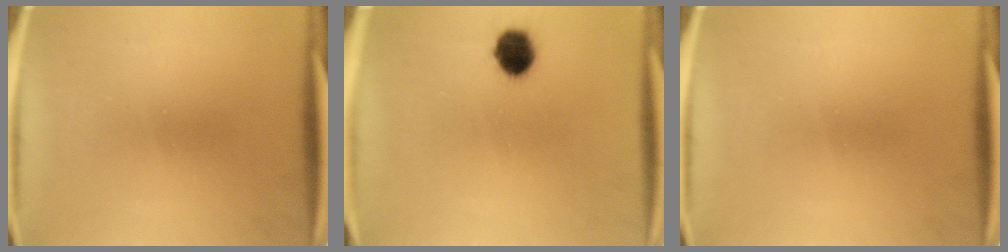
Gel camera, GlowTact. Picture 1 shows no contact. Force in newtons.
{"total": 6.5}
{"total": 0.0}